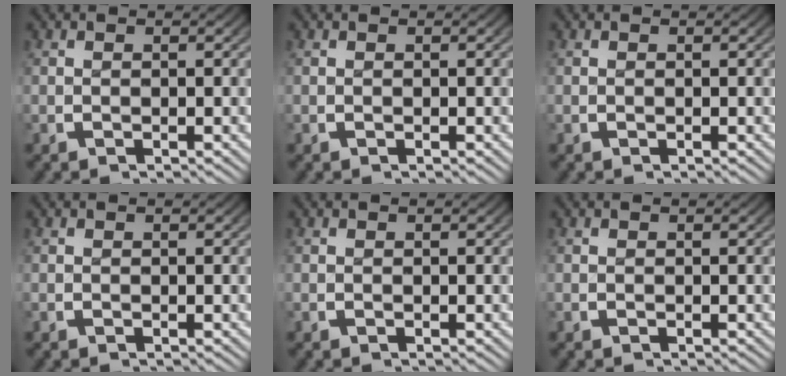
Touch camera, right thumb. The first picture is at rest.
{"total": 0.0}
{"total": 0.0}
{"total": 0.0}
{"total": 0.0}
{"total": 0.0}